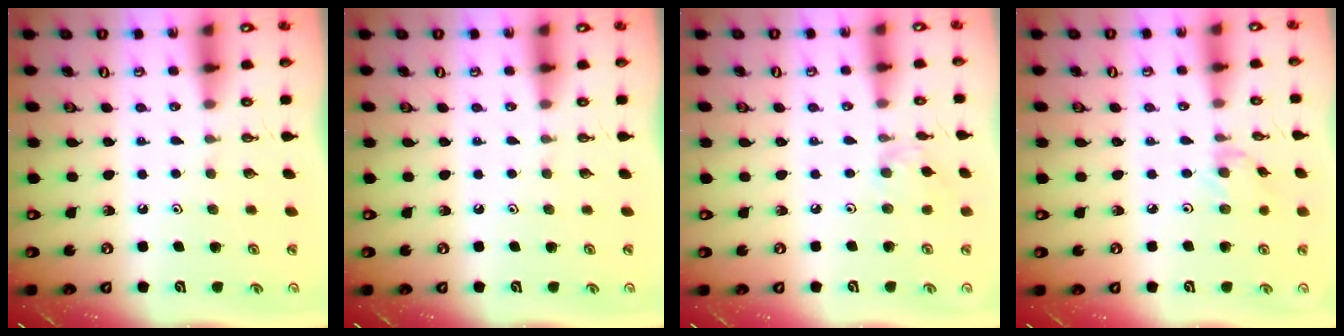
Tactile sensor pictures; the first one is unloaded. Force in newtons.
{"total": 0.0}
{"total": 2.4, "press": 2.4, "slide": 0.5}
{"total": 2.6, "press": 2.6, "slide": 0.4}